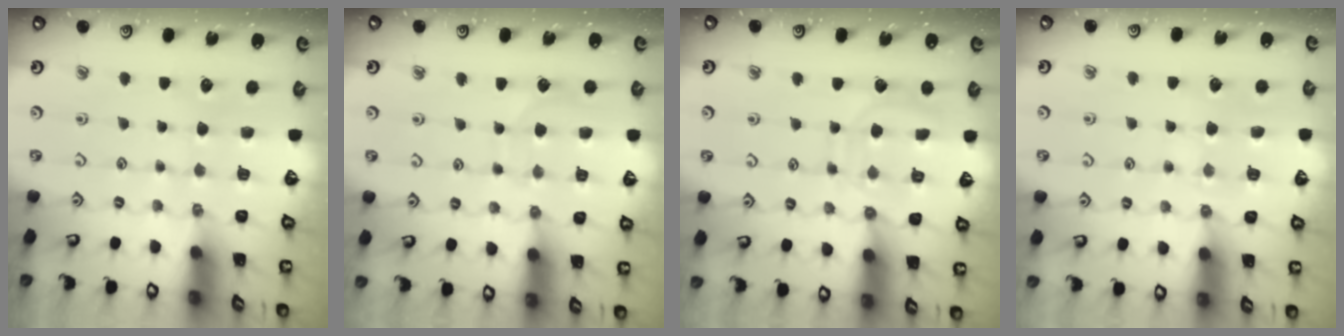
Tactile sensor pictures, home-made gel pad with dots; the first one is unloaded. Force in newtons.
{"total": 5.5, "press": 5.5, "slide": 0.5}
{"total": 11.1, "press": 11.0, "slide": 0.7}
{"total": 4.0, "press": 3.9, "slide": 0.6}